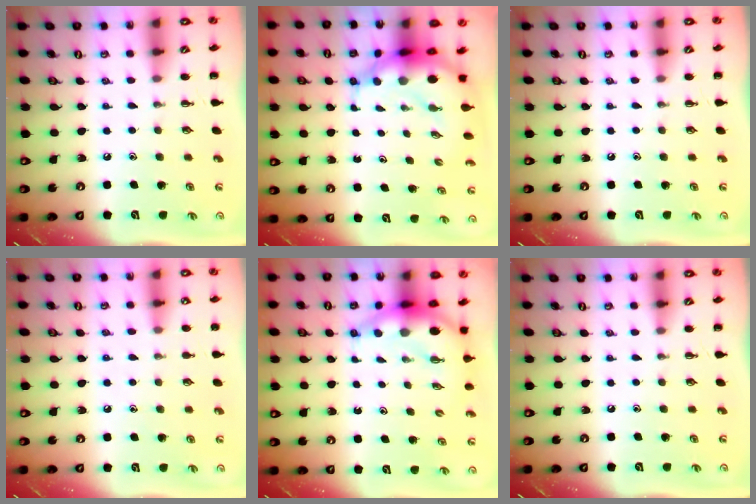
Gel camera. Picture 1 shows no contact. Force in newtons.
{"total": 9.1, "press": 8.8, "slide": 2.4}
{"total": 0.0}
{"total": 6.2, "press": 6.0, "slide": 1.8}
{"total": 6.8, "press": 6.6, "slide": 1.6}
{"total": 0.0}